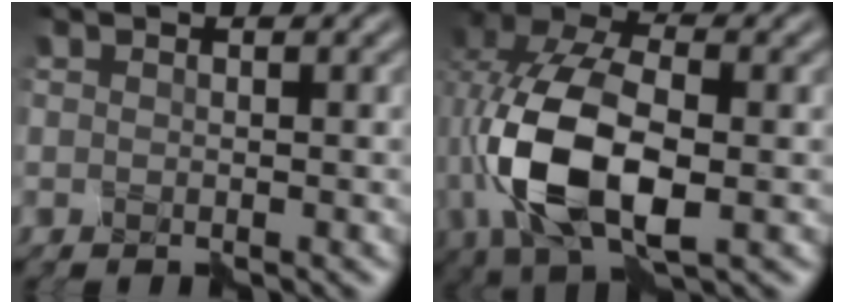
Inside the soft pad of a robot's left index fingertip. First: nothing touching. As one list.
[{"total": 10.6, "force": [-2.0, 6.0, 8.6], "torque": [-0.198, -0.004, -0.038]}]